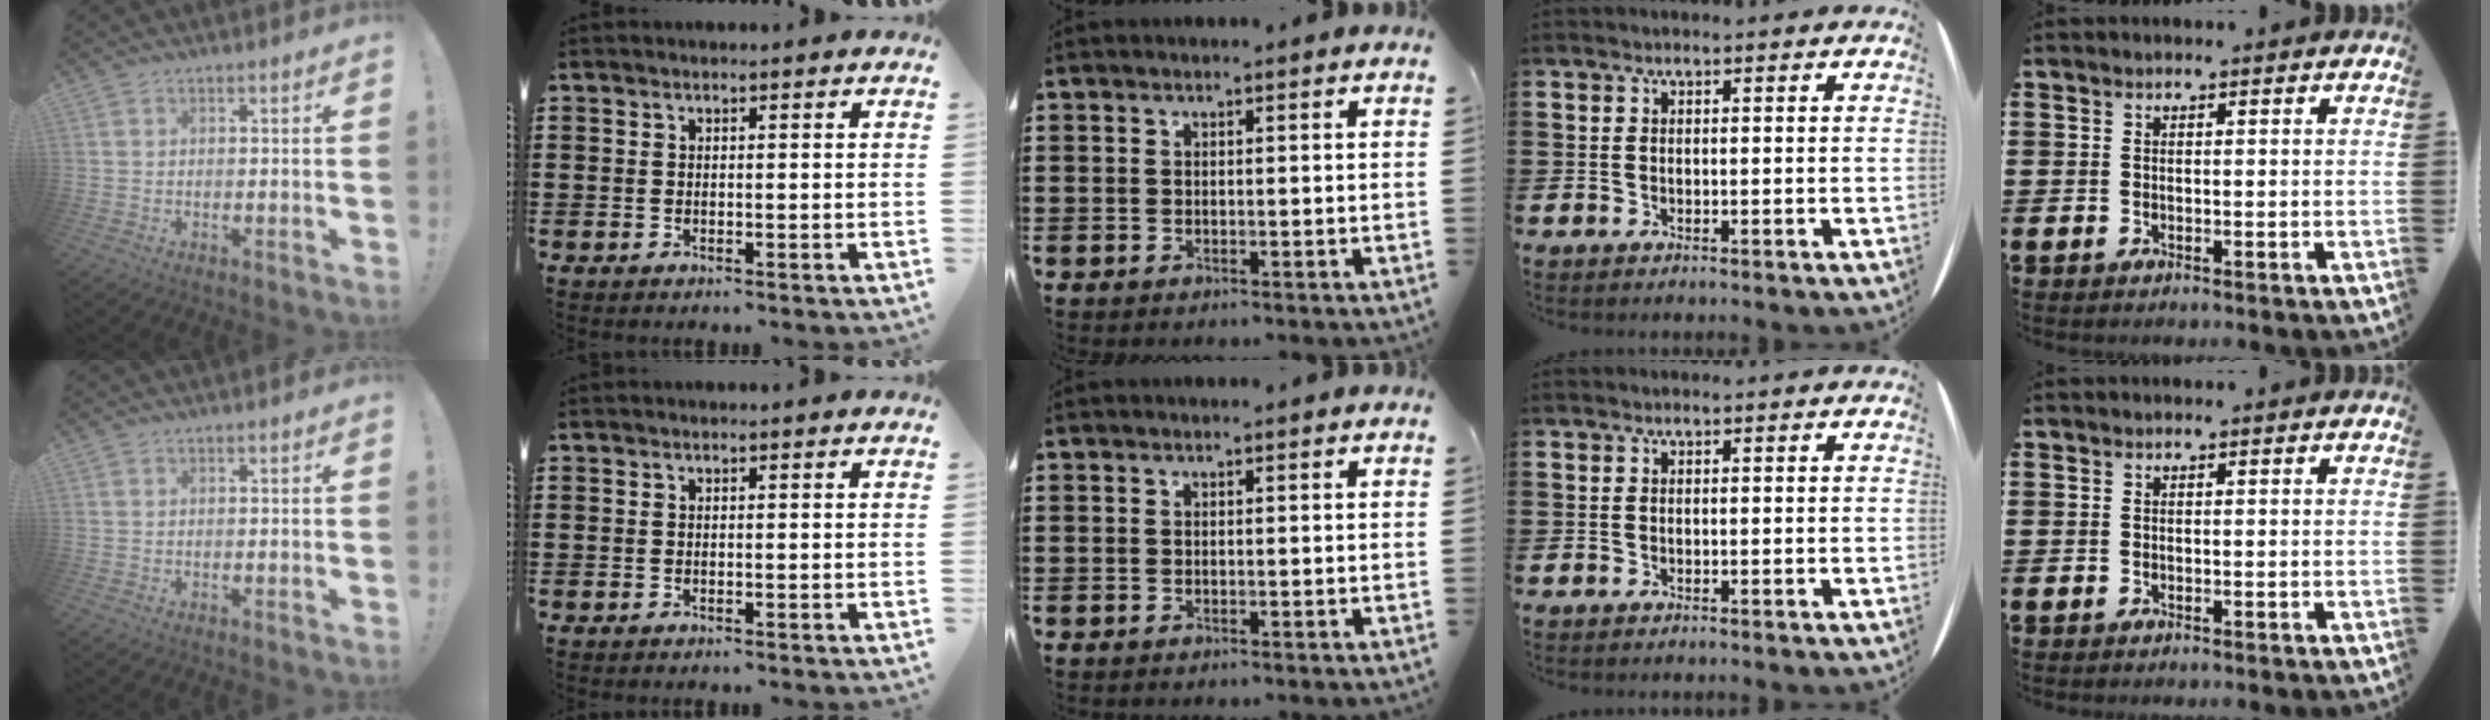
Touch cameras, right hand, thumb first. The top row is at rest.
{}